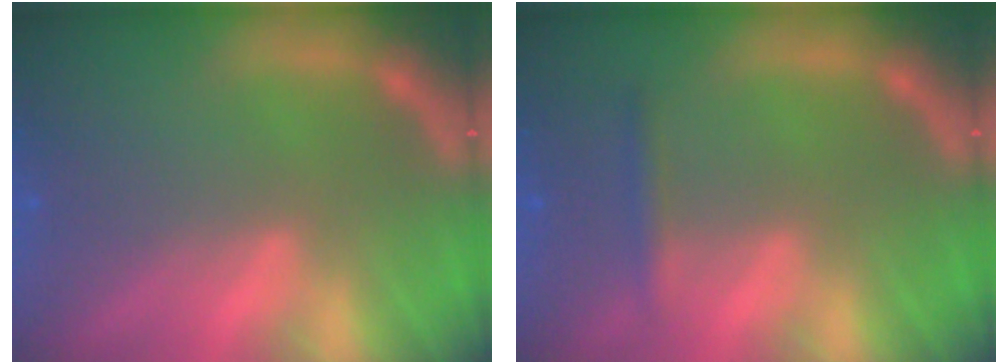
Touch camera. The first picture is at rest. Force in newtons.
{"total": 1.4}